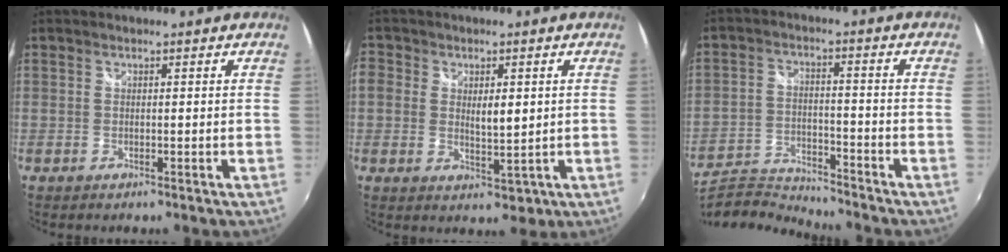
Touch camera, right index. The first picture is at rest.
{"total": 5.5, "force": [0.2, 4.0, 3.8], "torque": [-0.076, 0.000, 0.004]}
{"total": 12.3, "force": [-12.0, 1.2, 2.5], "torque": [-0.069, -0.011, -0.216]}